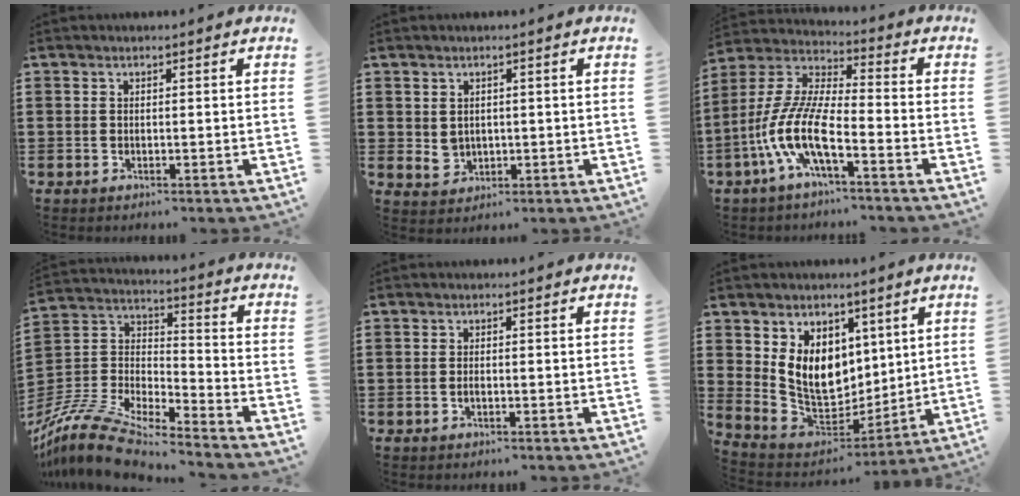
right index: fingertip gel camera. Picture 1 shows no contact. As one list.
[{"total": 2.4, "force": [0.6, 2.0, 1.2], "torque": [-0.031, 0.005, 0.011]}, {"total": 10.5, "force": [-5.7, 2.4, 8.5], "torque": [-0.217, -0.023, -0.121]}, {"total": 11.6, "force": [-10.6, 2.1, 4.3], "torque": [-0.111, 0.015, -0.219]}, {"total": 0.6, "force": [-0.3, 0.2, 0.5], "torque": [-0.010, -0.004, -0.005]}, {"total": 10.0, "force": [3.5, 7.9, 5.0], "torque": [-0.129, -0.014, 0.070]}]